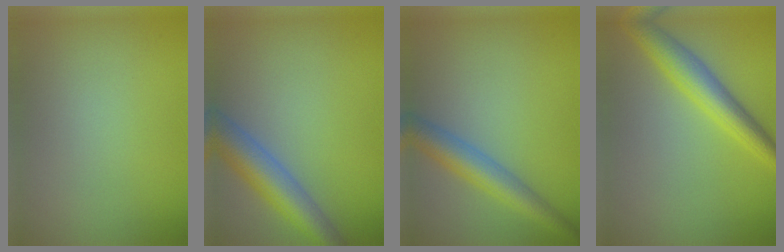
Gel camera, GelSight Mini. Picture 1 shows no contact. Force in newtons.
{"total": 5.8, "press": 5.8, "slide": 0.4}
{"total": 4.5, "press": 4.5, "slide": 0.2}
{"total": 4.3, "press": 4.3, "slide": 0.2}